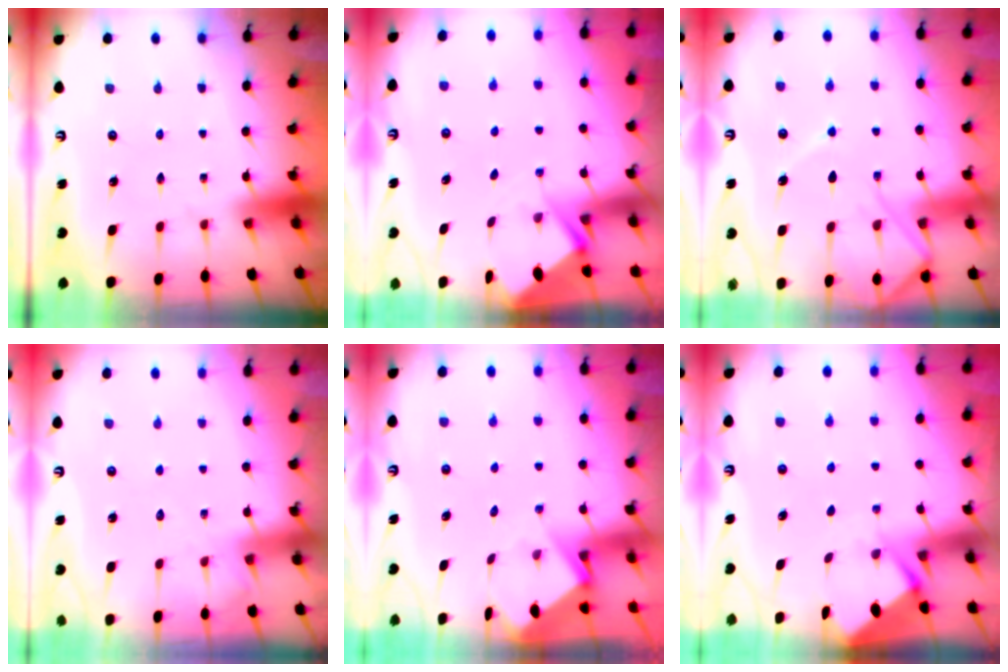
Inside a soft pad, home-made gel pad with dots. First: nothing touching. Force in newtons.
{"total": 2.9, "press": 2.9, "slide": 0.4}
{"total": 9.9, "press": 9.9, "slide": 1.0}
{"total": 5.1, "press": 5.1, "slide": 0.7}
{"total": 3.9, "press": 3.9, "slide": 0.4}
{"total": 4.1, "press": 4.1, "slide": 0.2}